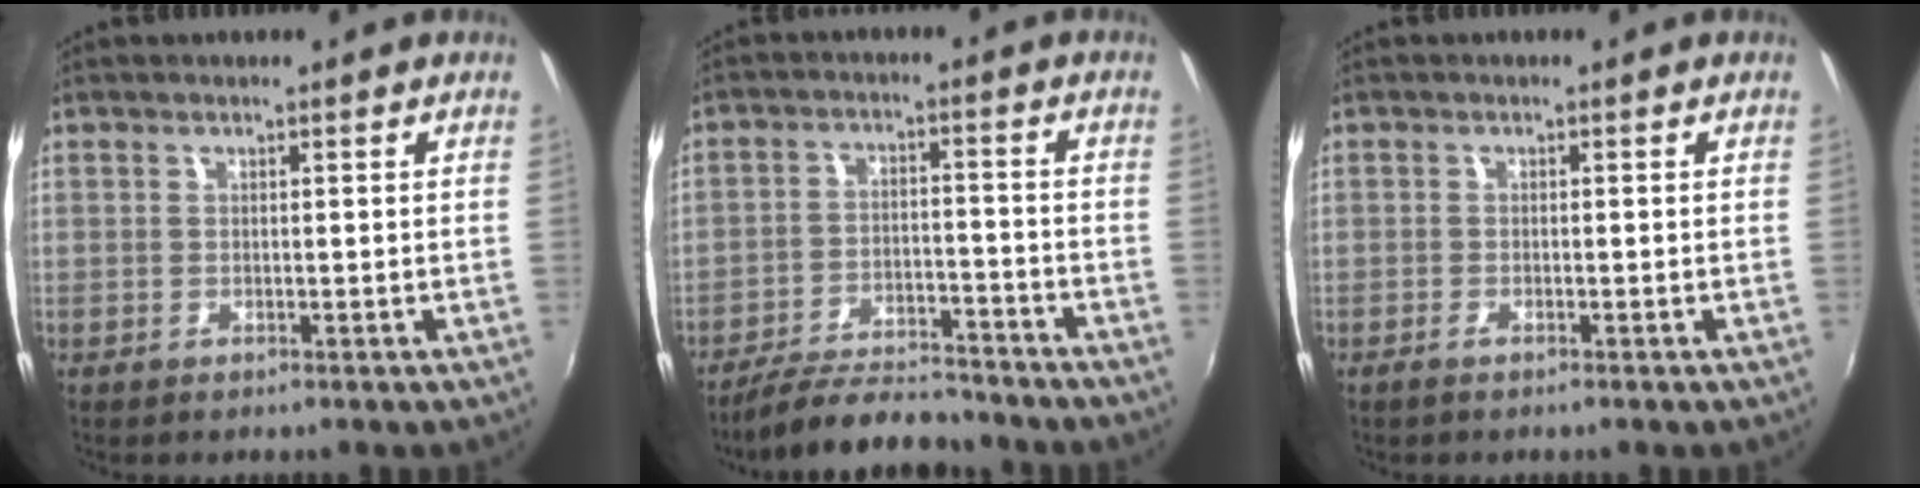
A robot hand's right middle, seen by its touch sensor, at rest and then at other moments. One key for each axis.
{"total": 11.9, "fx": -10.9, "fy": 2.7, "fz": 4.1, "tx": -0.102, "ty": -0.002, "tz": -0.168}
{"total": 1.0, "fx": -0.8, "fy": 0.1, "fz": 0.6, "tx": -0.015, "ty": -0.002, "tz": -0.019}